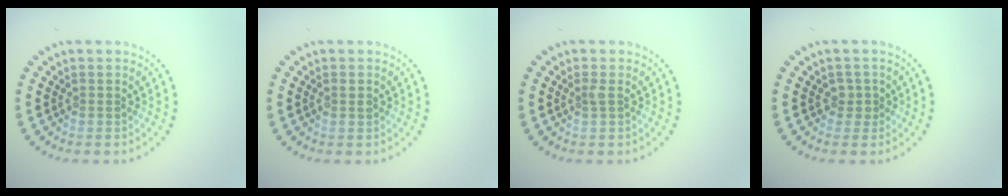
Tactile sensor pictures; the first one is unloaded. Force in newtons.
{"total": 0.7, "press": 0.7, "slide": 0.3}
{"total": 0.6, "press": 0.5, "slide": 0.3}
{"total": 1.4, "press": 1.1, "slide": 0.9}